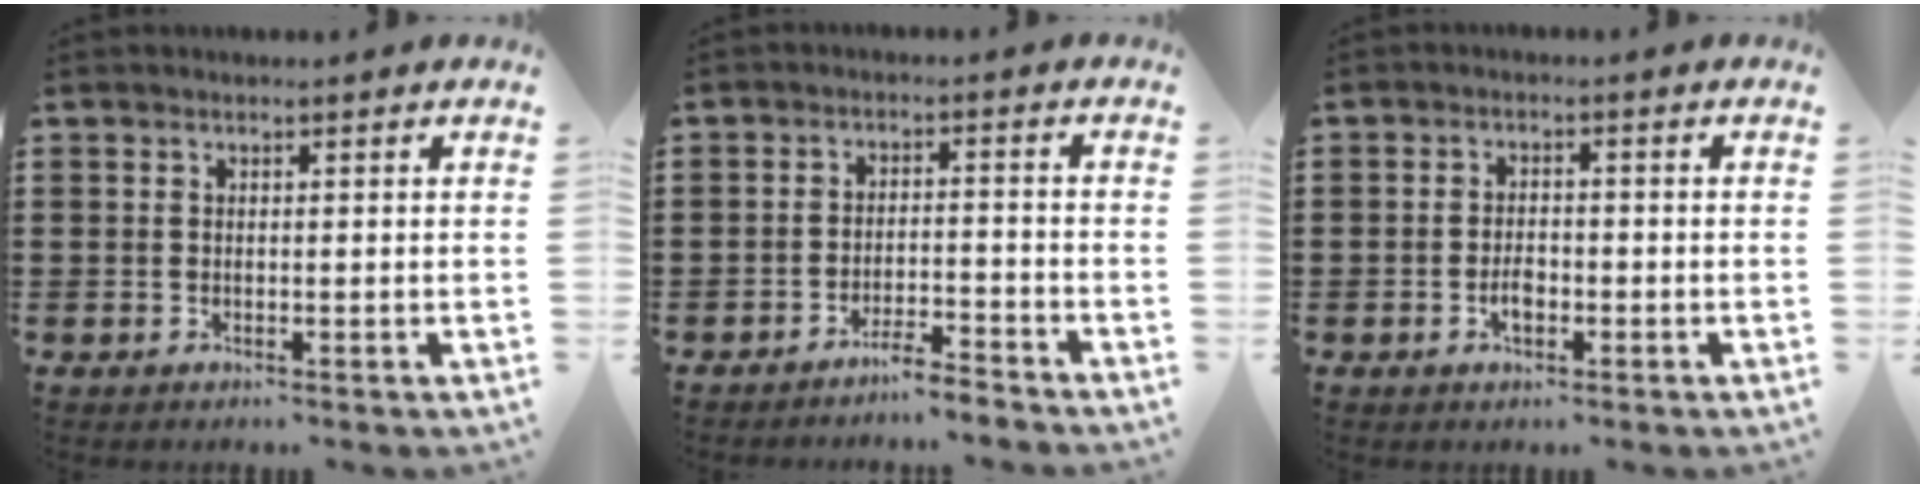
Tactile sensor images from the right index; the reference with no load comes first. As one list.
[{"total": 3.5, "force": [-3.4, -0.1, 0.6], "torque": [-0.014, 0.002, -0.070]}, {"total": 2.7, "force": [-1.1, 1.4, 2.0], "torque": [-0.039, 0.003, -0.020]}]